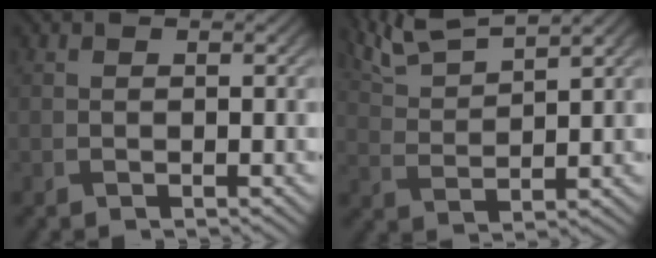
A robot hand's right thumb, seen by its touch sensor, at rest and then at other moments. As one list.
[{"total": 6.7, "force": [5.6, 1.1, 3.4], "torque": [-0.083, 0.015, 0.115]}]